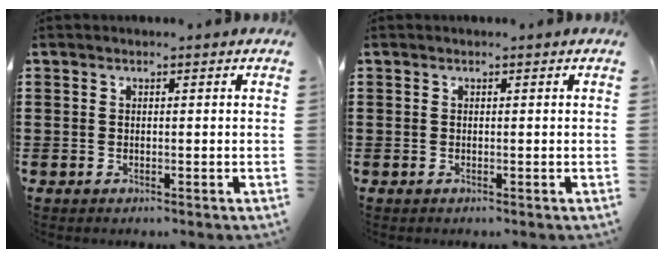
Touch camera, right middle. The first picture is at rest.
{"total": 0.0}